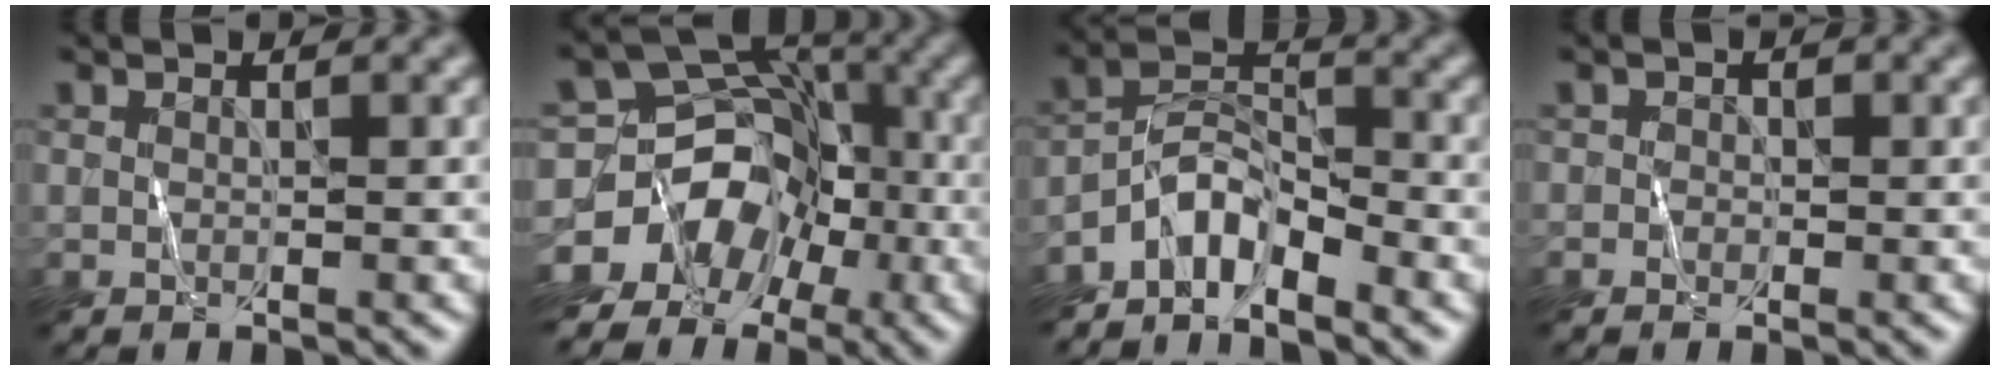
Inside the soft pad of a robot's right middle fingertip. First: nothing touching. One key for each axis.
{"total": 8.7, "fx": -4.8, "fy": 6.9, "fz": 2.1, "tx": -0.025, "ty": 0.011, "tz": -0.095}
{"total": 4.4, "fx": -3.7, "fy": 1.3, "fz": 1.9, "tx": -0.030, "ty": 0.012, "tz": -0.077}
{"total": 0.8, "fx": -0.6, "fy": 0.2, "fz": -0.5, "tx": 0.011, "ty": -0.003, "tz": -0.011}